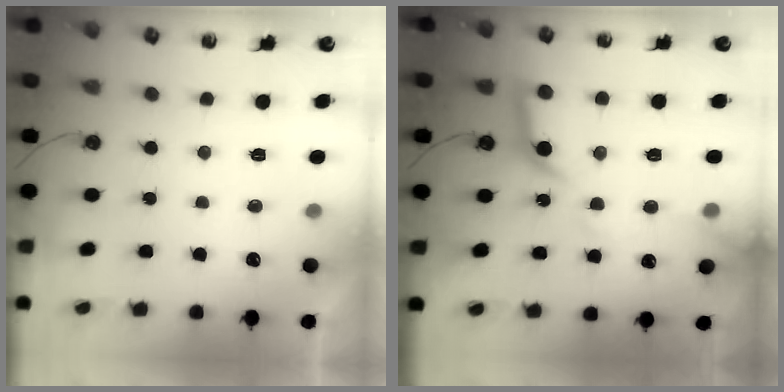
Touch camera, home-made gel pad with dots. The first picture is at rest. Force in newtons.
{"total": 12.4, "press": 12.4, "slide": 1.2}